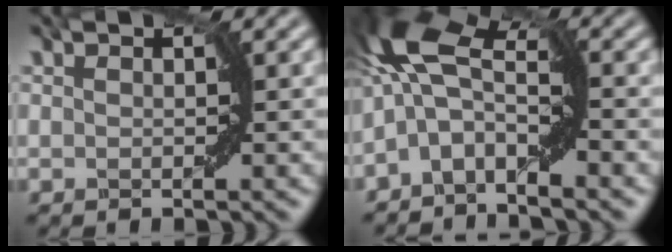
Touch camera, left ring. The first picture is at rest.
{"total": 6.2, "force": [-1.5, 2.9, 5.2], "torque": [-0.097, 0.019, -0.048]}